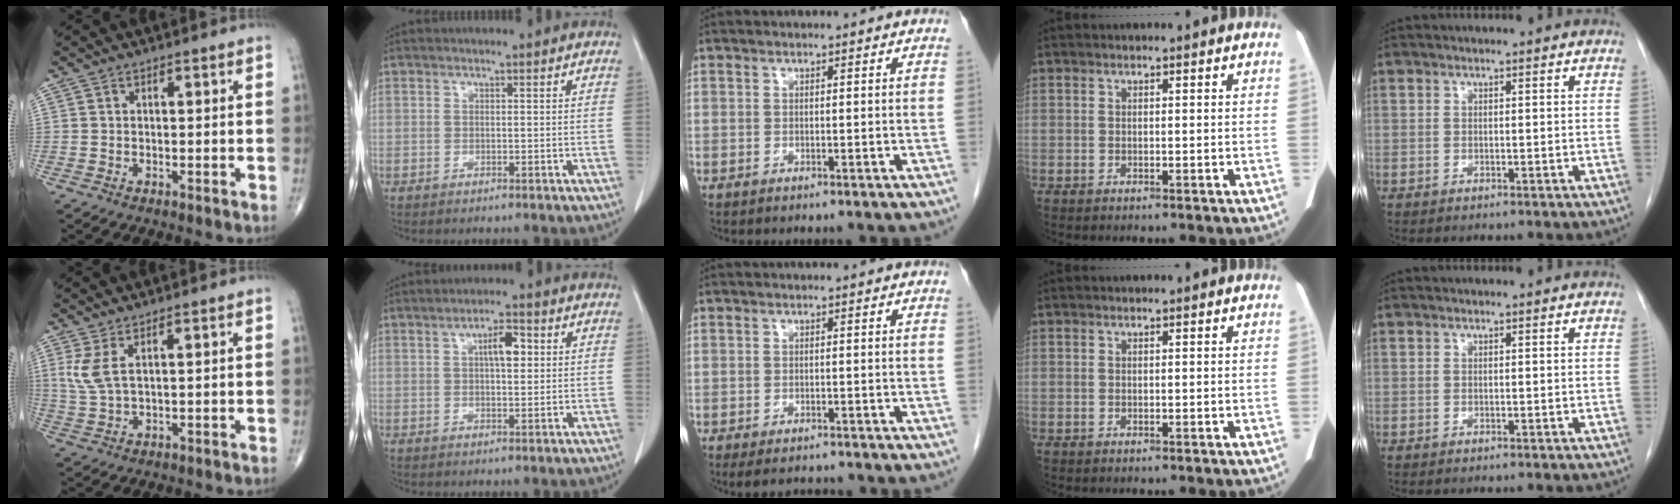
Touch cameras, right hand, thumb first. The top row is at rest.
{"thumb": {"total": 4.5, "force": [1.8, 1.2, 3.9], "torque": [-0.101, -0.008, 0.048]}, "index": {"total": 5.0, "force": [1.3, 2.1, 4.3], "torque": [-0.068, 0.011, 0.019]}, "middle": {"total": 3.7, "force": [-3.3, 1.0, 1.2], "torque": [-0.018, -0.009, -0.049]}}